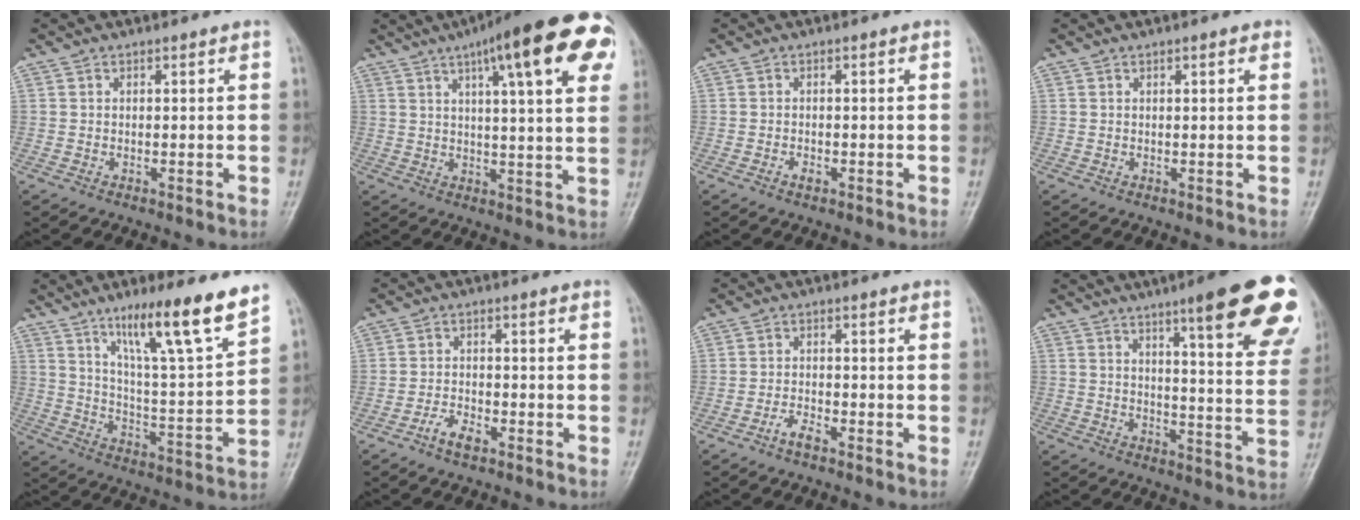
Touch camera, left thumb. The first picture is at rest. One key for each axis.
{"total": 20.5, "fx": 9.4, "fy": 4.6, "fz": 17.6, "tx": -0.233, "ty": 0.002, "tz": 0.120}
{"total": 1.2, "fx": -0.7, "fy": 0.7, "fz": 0.7, "tx": -0.015, "ty": 0.004, "tz": -0.012}
{"total": 1.3, "fx": 0.7, "fy": 0.4, "fz": 1.0, "tx": -0.015, "ty": 0.000, "tz": 0.007}
{"total": 16.3, "fx": 11.2, "fy": 1.4, "fz": 11.8, "tx": -0.176, "ty": -0.065, "tz": 0.186}
{"total": 3.5, "fx": -2.3, "fy": 1.4, "fz": 2.1, "tx": -0.045, "ty": 0.015, "tz": -0.045}
{"total": 2.6, "fx": -2.0, "fy": 0.8, "fz": 1.5, "tx": -0.036, "ty": 0.011, "tz": -0.040}
{"total": 21.2, "fx": 12.4, "fy": 3.7, "fz": 16.8, "tx": -0.191, "ty": -0.047, "tz": 0.152}